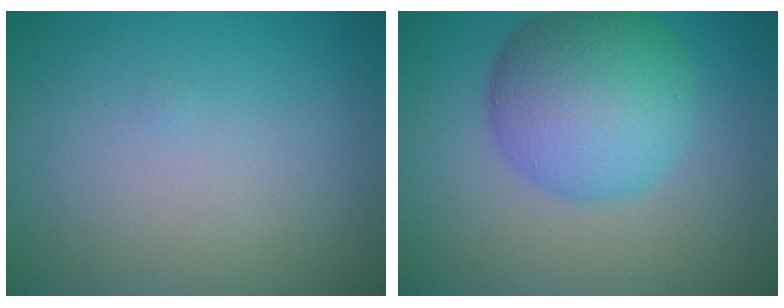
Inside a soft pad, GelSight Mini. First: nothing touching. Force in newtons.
{"total": 8.5, "press": 8.5, "slide": 0.1}